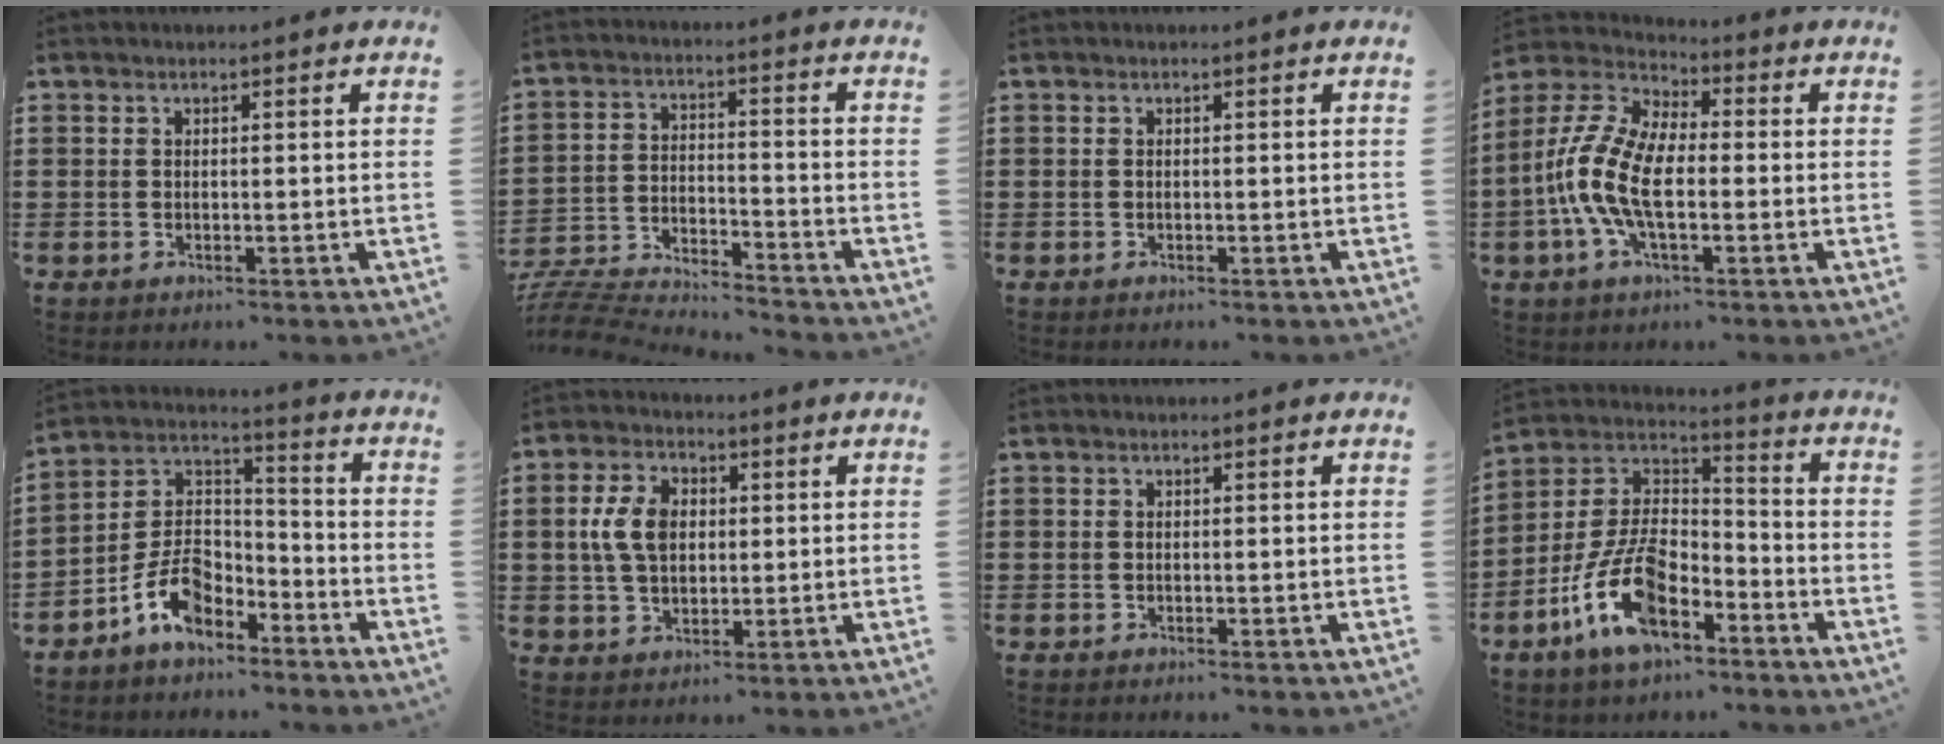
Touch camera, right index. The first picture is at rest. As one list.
[{"total": 6.3, "force": [-6.2, 0.0, 0.4], "torque": [-0.030, -0.007, -0.133]}, {"total": 0.0}, {"total": 11.1, "force": [-2.4, 5.1, 9.6], "torque": [-0.241, -0.013, -0.053]}, {"total": 8.9, "force": [-5.5, 5.2, 4.6], "torque": [-0.112, 0.010, -0.109]}, {"total": 6.7, "force": [0.8, 4.6, 4.8], "torque": [-0.125, 0.010, 0.006]}, {"total": 0.0}, {"total": 12.8, "force": [-7.3, 5.6, 8.9], "torque": [-0.209, 0.007, -0.144]}]